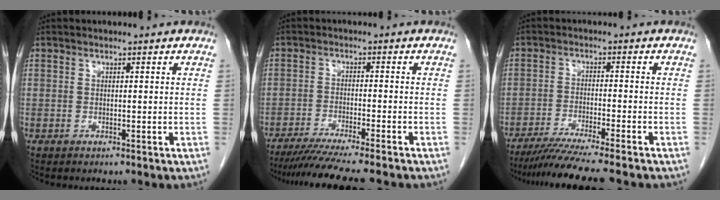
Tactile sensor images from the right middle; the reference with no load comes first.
{"total": 11.2, "force": [-9.6, -0.8, 5.6], "torque": [-0.064, -0.029, -0.148]}
{"total": 10.1, "force": [-8.6, -1.1, 5.2], "torque": [-0.065, -0.032, -0.137]}